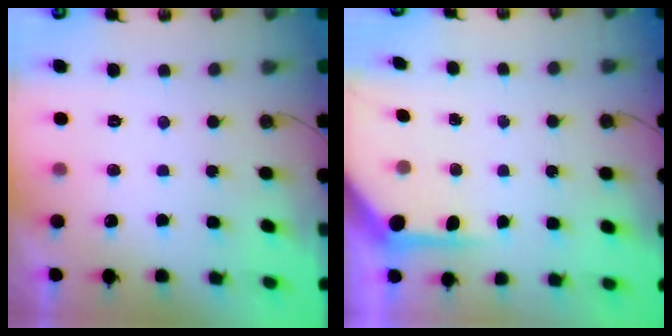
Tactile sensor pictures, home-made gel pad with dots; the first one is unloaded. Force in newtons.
{"total": 6.1, "press": 6.1, "slide": 0.4}